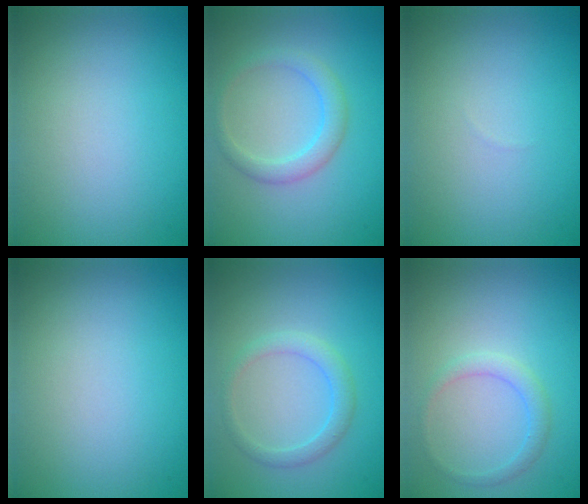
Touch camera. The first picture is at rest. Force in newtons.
{"total": 2.3, "press": 2.3, "slide": 0.0}
{"total": 0.0}
{"total": 0.0}
{"total": 2.0, "press": 2.0, "slide": 0.1}
{"total": 1.6, "press": 1.6, "slide": 0.2}